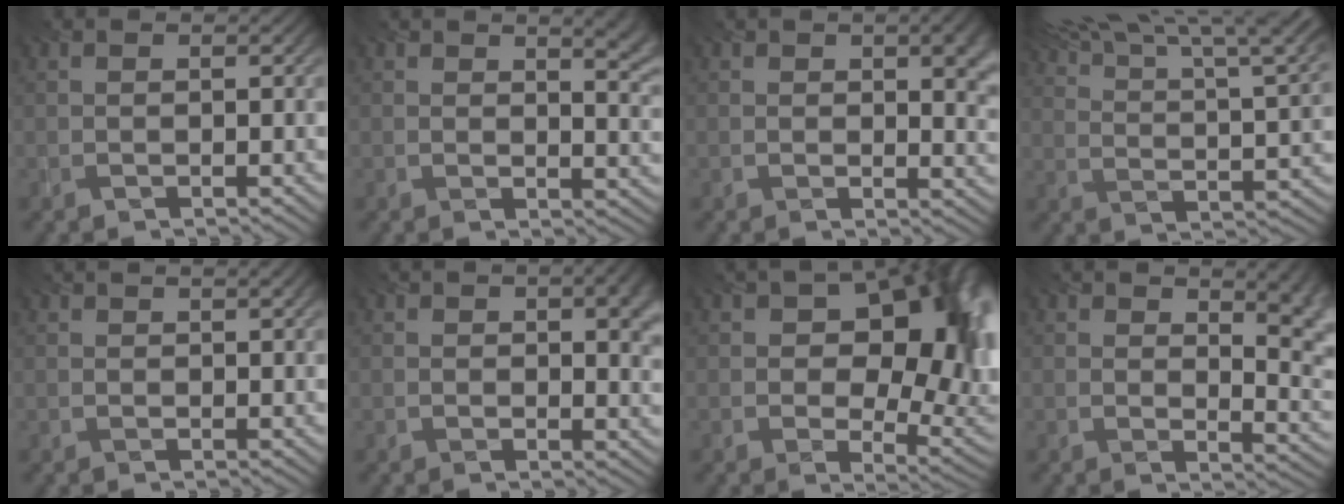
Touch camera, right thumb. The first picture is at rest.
{"total": 5.8, "force": [3.4, 2.7, 3.8], "torque": [-0.046, -0.008, 0.055]}
{"total": 6.1, "force": [1.8, 3.7, 4.5], "torque": [-0.061, -0.019, 0.038]}
{"total": 16.6, "force": [12.6, 3.9, 10.1], "torque": [-0.164, 0.025, 0.165]}
{"total": 1.3, "force": [1.2, 0.2, 0.4], "torque": [-0.013, 0.000, 0.025]}
{"total": 5.5, "force": [1.6, 3.4, 4.0], "torque": [-0.058, -0.018, 0.035]}
{"total": 17.5, "force": [3.3, 10.8, 13.3], "torque": [-0.144, 0.001, 0.077]}
{"total": 7.8, "force": [3.5, 3.8, 5.9], "torque": [-0.065, -0.012, 0.062]}